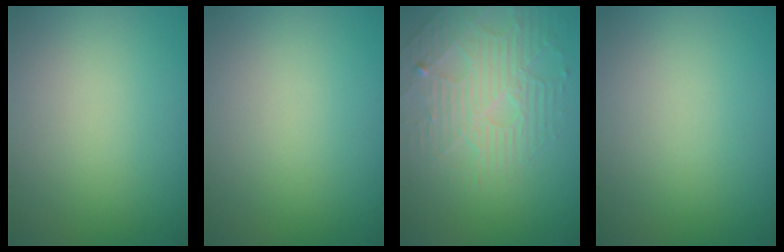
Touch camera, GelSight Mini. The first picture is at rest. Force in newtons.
{"total": 0.0}
{"total": 4.6, "press": 3.6, "slide": 3.0}
{"total": 0.0}